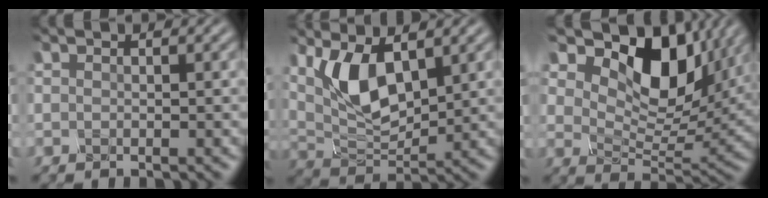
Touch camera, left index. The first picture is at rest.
{"total": 6.4, "force": [2.0, 3.0, 5.3], "torque": [-0.108, -0.007, 0.036]}
{"total": 11.2, "force": [5.4, 6.4, 7.3], "torque": [-0.127, 0.002, 0.092]}